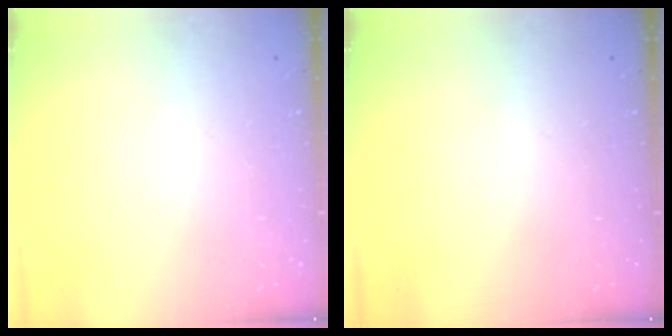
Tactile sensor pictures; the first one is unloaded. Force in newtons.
{"total": 0.0}